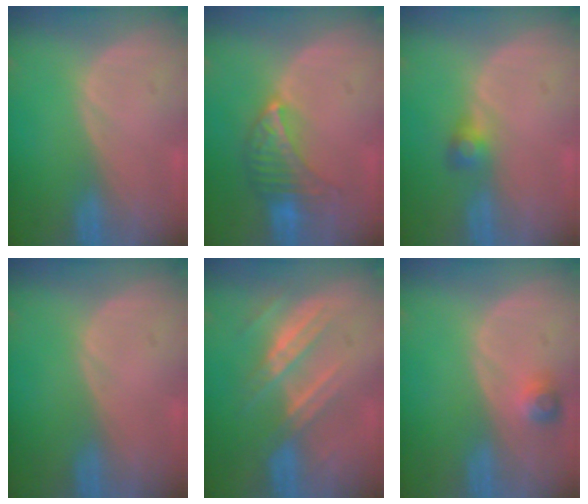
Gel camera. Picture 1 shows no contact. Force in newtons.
{"total": 7.0, "press": 6.4, "slide": 2.9}
{"total": 2.6, "press": 2.5, "slide": 0.7}
{"total": 0.0}
{"total": 7.3, "press": 6.8, "slide": 2.7}
{"total": 2.2, "press": 2.2, "slide": 0.4}